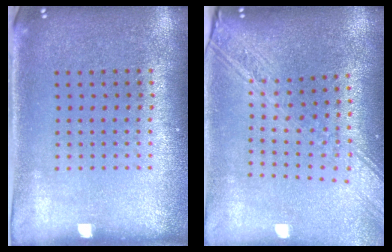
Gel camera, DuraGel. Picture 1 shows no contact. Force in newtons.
{"total": 2.6, "press": 2.1, "slide": 1.6}